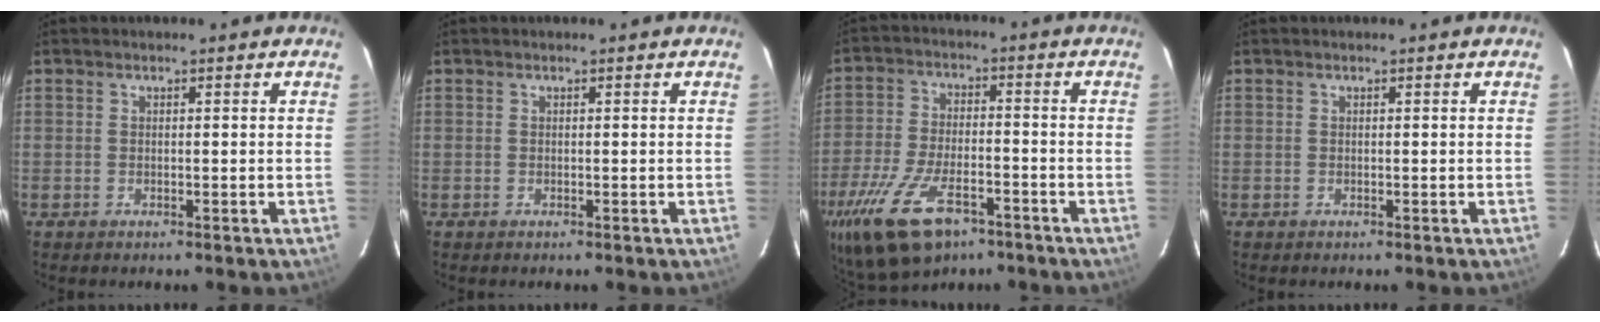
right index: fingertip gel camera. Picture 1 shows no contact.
{"total": 0.0}
{"total": 18.1, "force": [-10.9, 8.4, 11.7], "torque": [-0.261, -0.039, -0.189]}
{"total": 0.0}